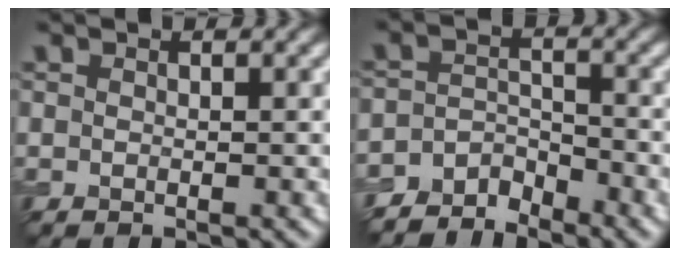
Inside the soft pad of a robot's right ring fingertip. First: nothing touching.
{"total": 4.3, "force": [-4.0, 1.5, 0.7], "torque": [-0.006, 0.000, -0.077]}